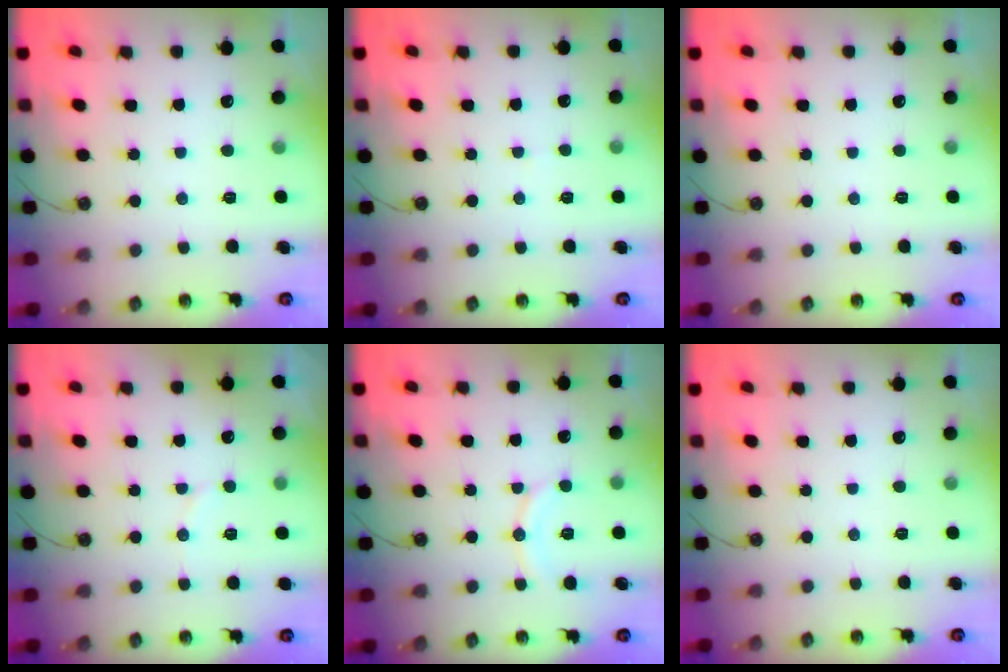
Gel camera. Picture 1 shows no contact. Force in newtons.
{"total": 4.5, "press": 4.5, "slide": 0.3}
{"total": 0.0}
{"total": 4.2, "press": 4.1, "slide": 0.8}
{"total": 9.5, "press": 9.4, "slide": 0.9}
{"total": 0.0}